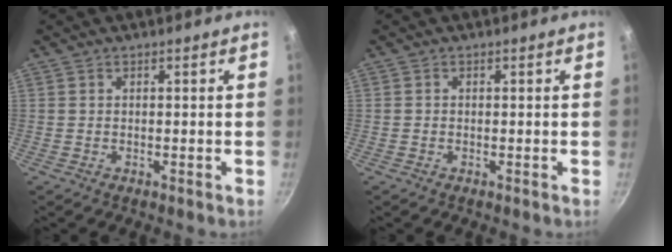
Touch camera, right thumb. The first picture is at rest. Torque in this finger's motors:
{"motor_torque": [0.25, -0.09, -0.06, 0.42, 0.04]}